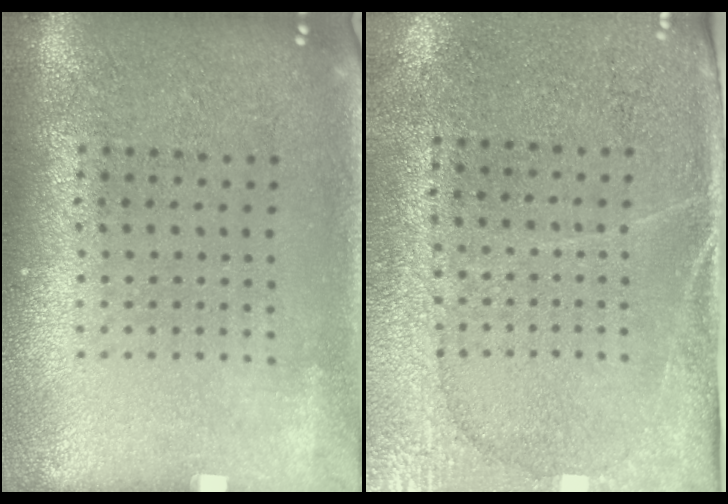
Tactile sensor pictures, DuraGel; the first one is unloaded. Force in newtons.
{"total": 2.9, "press": 2.5, "slide": 1.4}